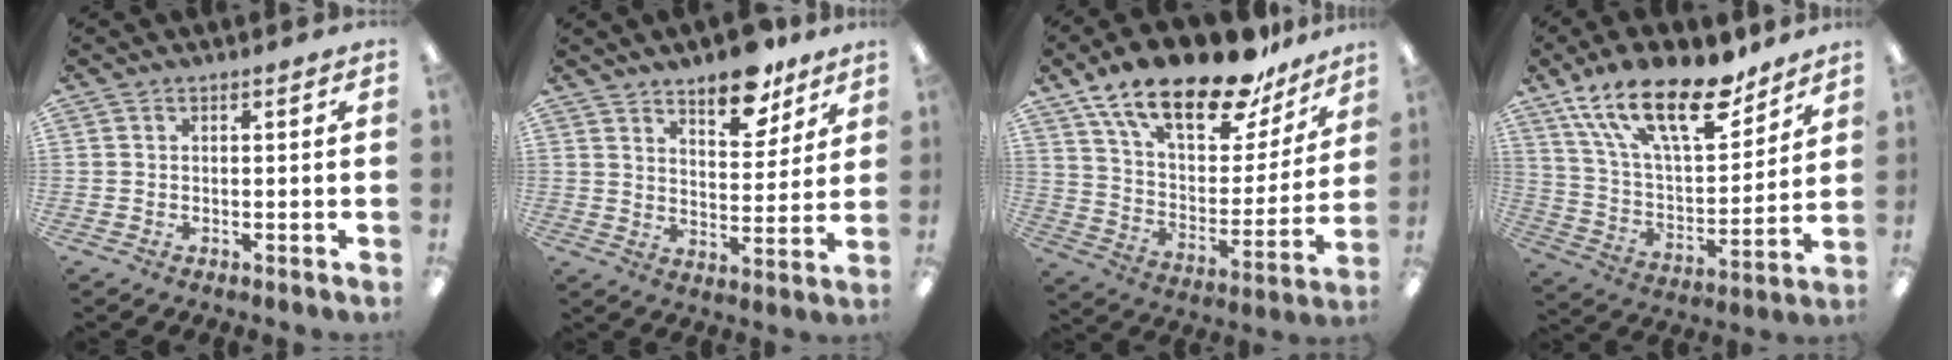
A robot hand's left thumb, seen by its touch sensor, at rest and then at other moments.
{"total": 10.7, "force": [8.7, 4.4, 4.4], "torque": [-0.050, -0.052, 0.152]}
{"total": 23.2, "force": [16.5, 9.1, 13.5], "torque": [-0.224, -0.101, 0.283]}
{"total": 22.9, "force": [15.3, 9.2, 14.4], "torque": [-0.247, -0.083, 0.266]}